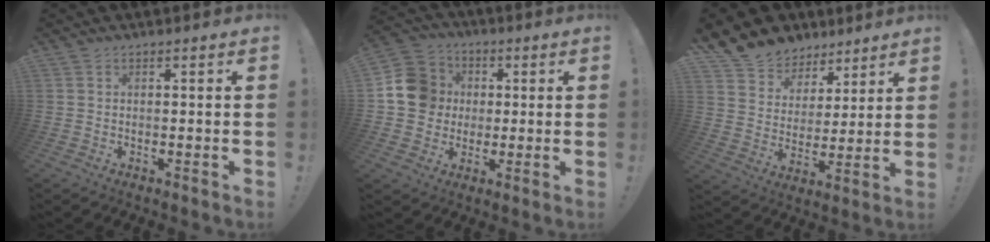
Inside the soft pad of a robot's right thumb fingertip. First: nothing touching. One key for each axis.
{"total": 13.8, "fx": 1.4, "fy": 12.7, "fz": 5.2, "tx": -0.065, "ty": 0.005, "tz": 0.033}
{"total": 11.0, "fx": 8.0, "fy": 7.3, "fz": 1.5, "tx": -0.041, "ty": -0.063, "tz": 0.158}